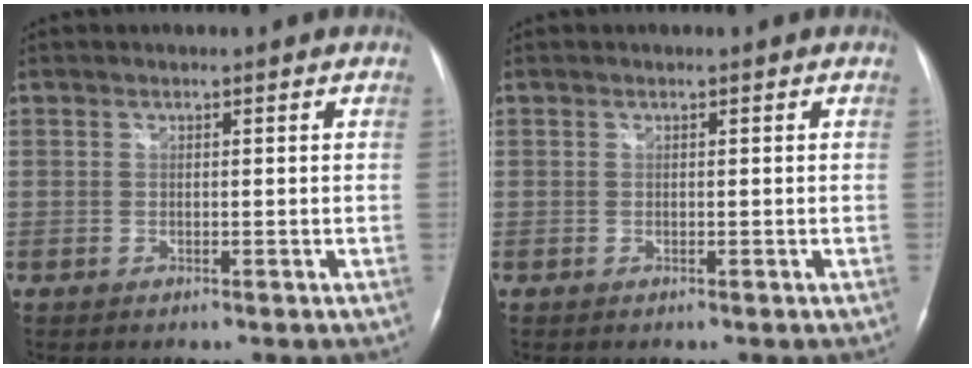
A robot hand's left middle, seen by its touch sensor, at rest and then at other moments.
{"total": 0.0}